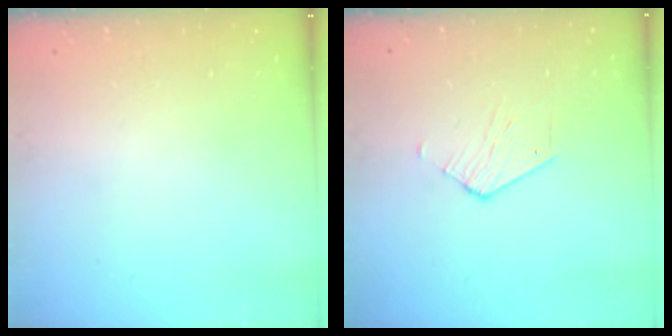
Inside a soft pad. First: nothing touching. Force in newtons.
{"total": 2.6, "press": 2.6, "slide": 0.2}